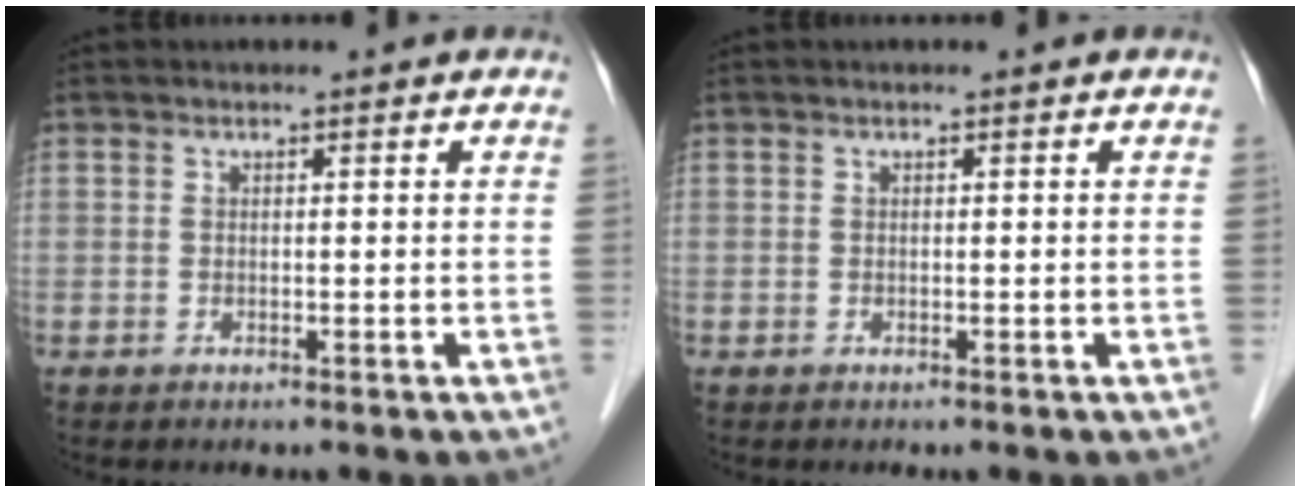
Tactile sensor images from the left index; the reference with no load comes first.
{"total": 0.0}